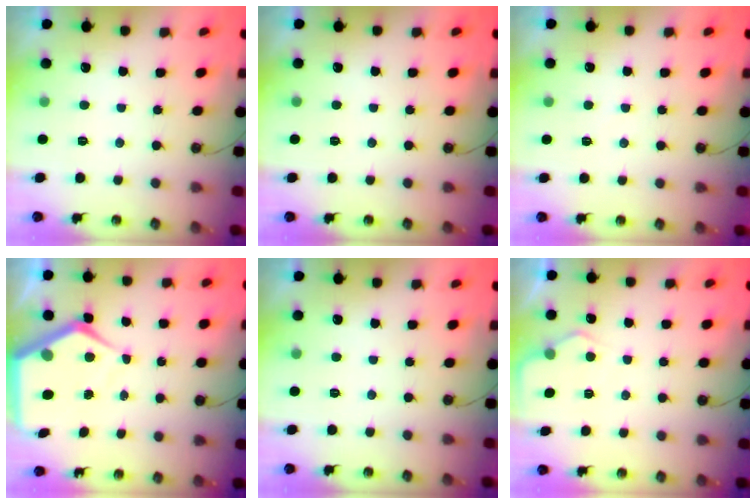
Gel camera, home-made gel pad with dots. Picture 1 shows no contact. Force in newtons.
{"total": 0.0}
{"total": 3.5, "press": 3.5, "slide": 0.4}
{"total": 9.2, "press": 9.2, "slide": 1.0}
{"total": 0.0}
{"total": 5.1, "press": 5.0, "slide": 0.4}